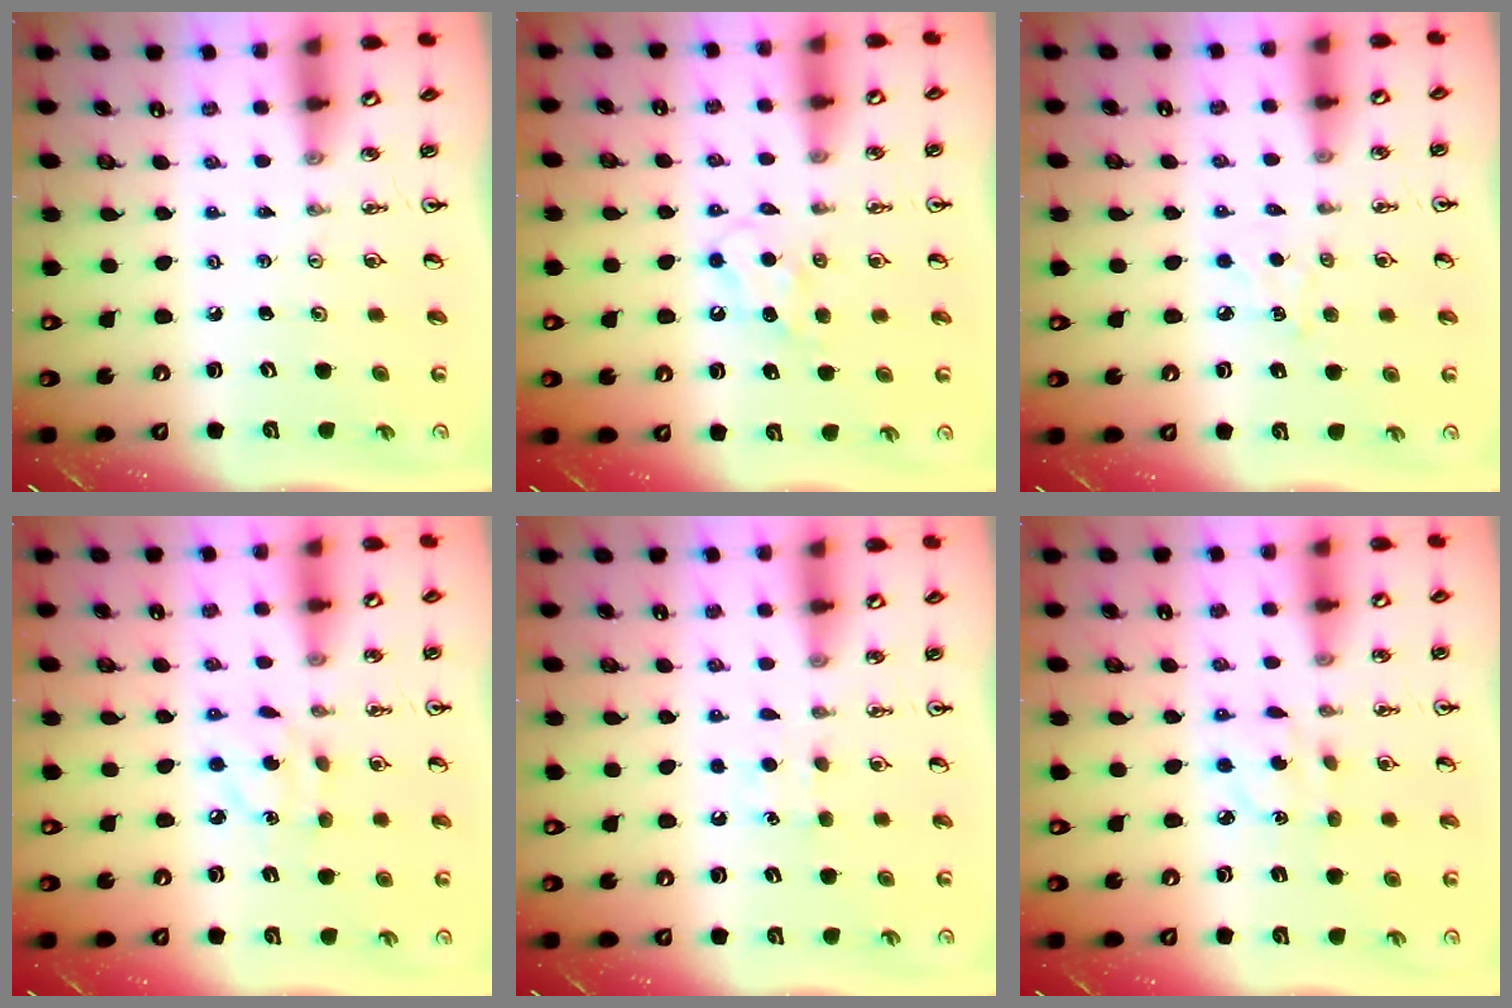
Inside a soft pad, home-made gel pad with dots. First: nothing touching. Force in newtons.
{"total": 5.3, "press": 5.2, "slide": 0.8}
{"total": 4.6, "press": 4.5, "slide": 0.6}
{"total": 6.1, "press": 6.1, "slide": 0.2}
{"total": 5.9, "press": 5.8, "slide": 0.6}
{"total": 3.9, "press": 3.8, "slide": 1.0}